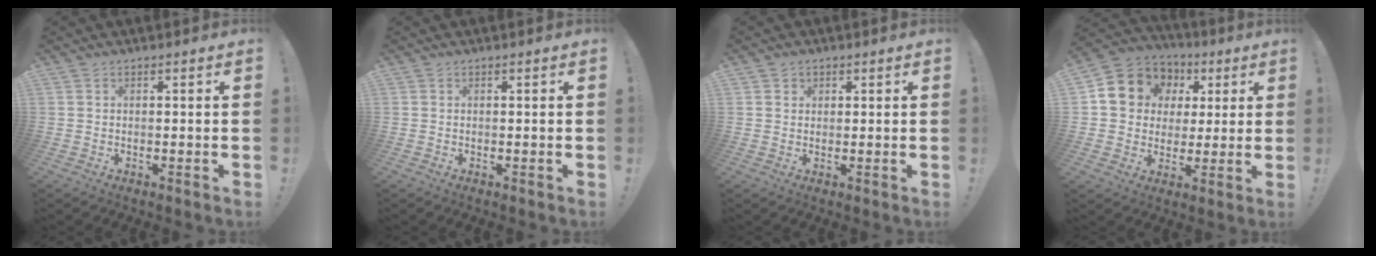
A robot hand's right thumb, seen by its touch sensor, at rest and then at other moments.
{"total": 0.0}
{"total": 1.4, "force": [0.7, 1.2, 0.2], "torque": [0.003, -0.001, 0.011]}
{"total": 12.1, "force": [4.2, 10.6, 4.0], "torque": [-0.057, -0.020, 0.091]}